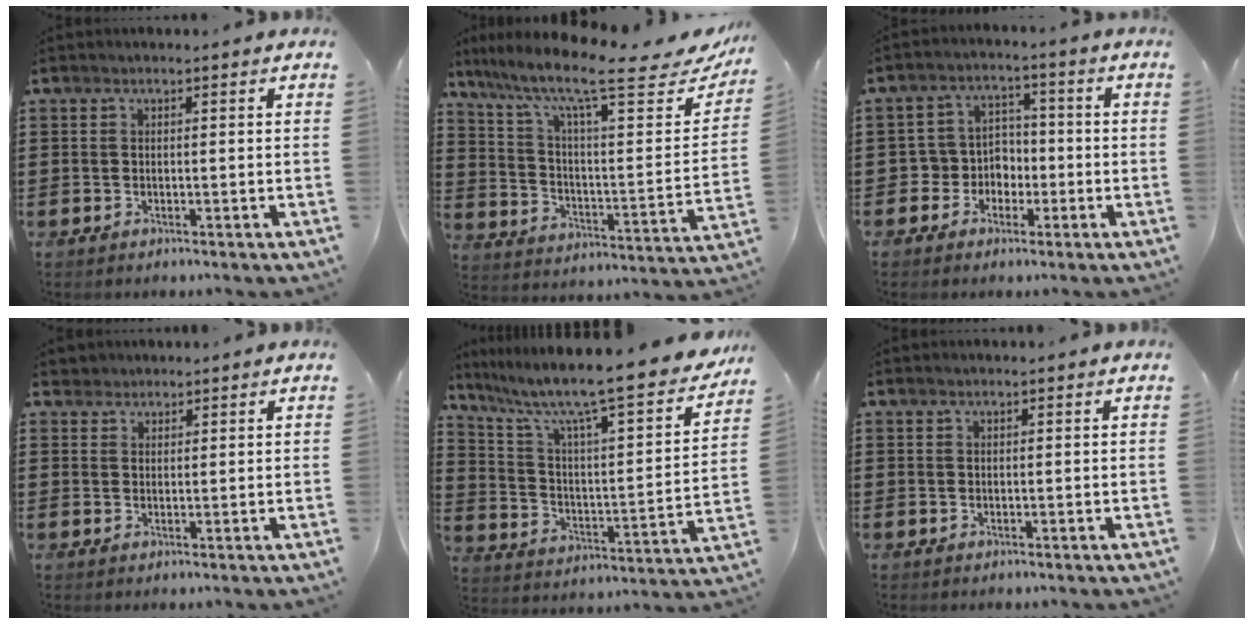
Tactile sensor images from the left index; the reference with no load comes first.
{"total": 12.9, "force": [9.7, 1.9, 8.4], "torque": [-0.171, -0.062, 0.154]}
{"total": 4.9, "force": [-1.8, 4.4, 1.0], "torque": [-0.042, 0.007, -0.041]}
{"total": 1.7, "force": [1.5, 0.8, -0.2], "torque": [-0.002, 0.005, 0.030]}
{"total": 9.8, "force": [7.9, 0.6, 5.8], "torque": [-0.136, -0.065, 0.122]}
{"total": 0.0}